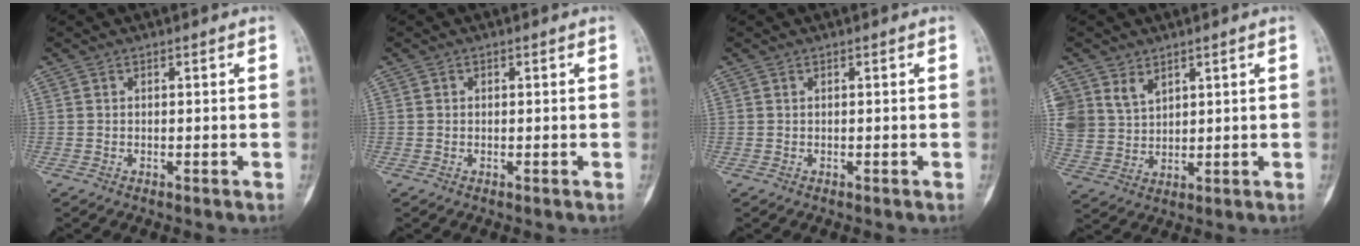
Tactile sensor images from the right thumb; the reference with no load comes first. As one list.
[{"total": 0.0}, {"total": 0.0}, {"total": 8.3, "force": [4.8, 6.1, 3.2], "torque": [-0.051, -0.016, 0.109]}]